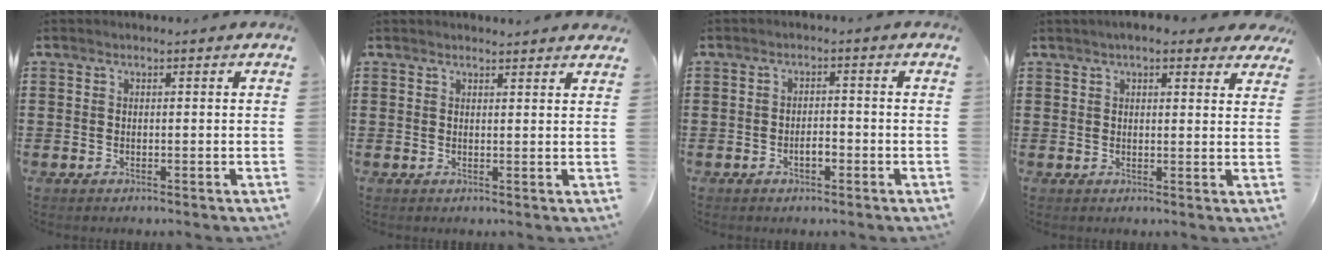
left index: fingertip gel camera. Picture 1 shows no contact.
{"total": 1.6, "force": [1.6, 0.0, 0.2], "torque": [-0.008, 0.001, 0.031]}
{"total": 2.3, "force": [-1.0, 0.9, 1.8], "torque": [-0.035, 0.004, -0.020]}
{"total": 3.8, "force": [3.2, 0.9, 1.9], "torque": [-0.046, 0.001, 0.059]}